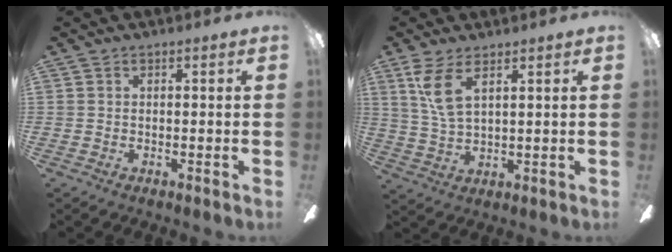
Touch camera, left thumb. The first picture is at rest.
{"total": 8.1, "force": [4.7, 3.0, 5.8], "torque": [-0.122, -0.011, 0.089]}